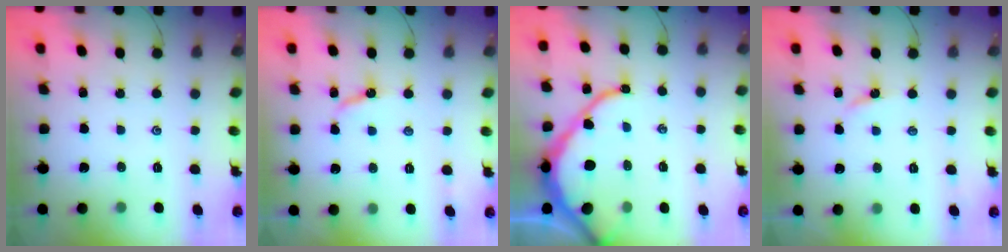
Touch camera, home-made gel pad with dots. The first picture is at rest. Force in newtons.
{"total": 6.2, "press": 6.2, "slide": 0.2}
{"total": 12.8, "press": 12.8, "slide": 1.1}
{"total": 2.8, "press": 2.7, "slide": 0.4}